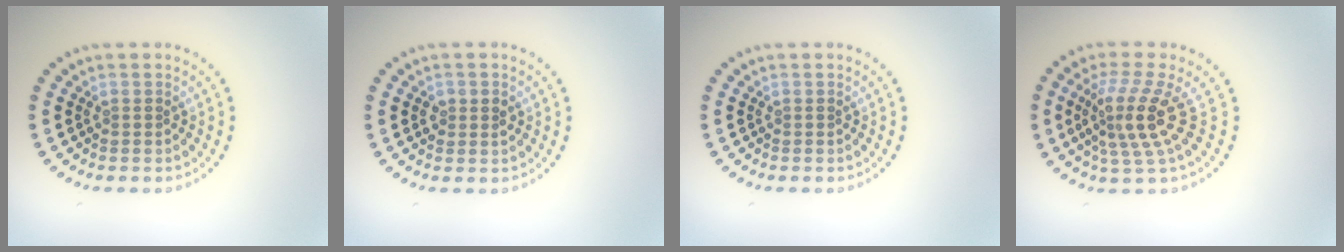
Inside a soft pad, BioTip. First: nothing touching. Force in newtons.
{"total": 1.5, "press": 1.5, "slide": 0.2}
{"total": 0.0}
{"total": 4.2, "press": 3.1, "slide": 2.9}